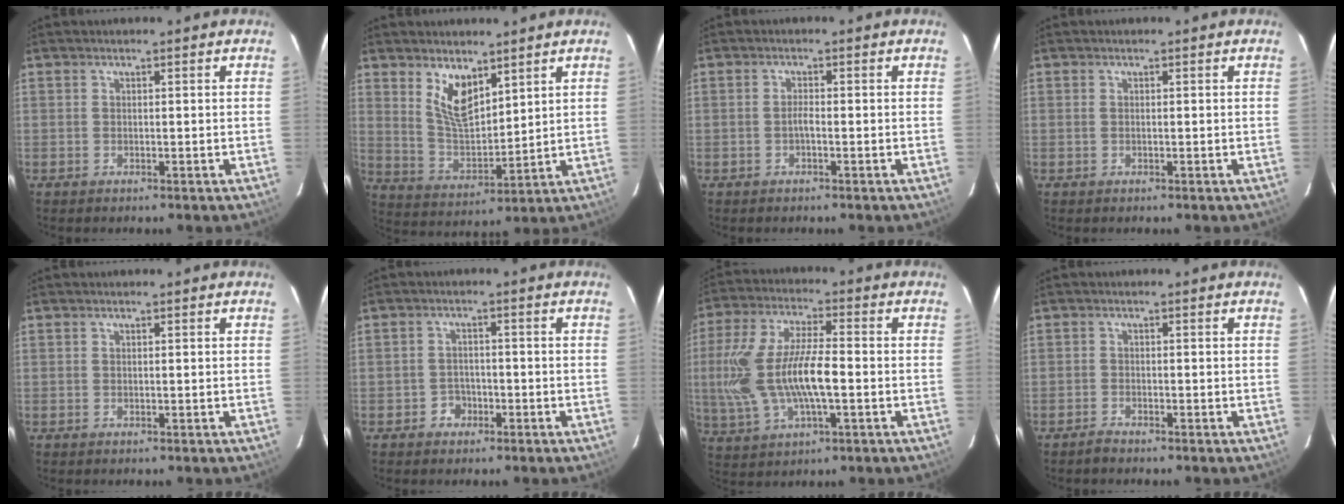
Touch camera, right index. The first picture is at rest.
{"total": 8.6, "force": [5.2, 3.7, 5.7], "torque": [-0.102, -0.004, 0.112]}
{"total": 1.2, "force": [-0.6, 0.2, 1.1], "torque": [-0.021, 0.004, -0.012]}
{"total": 0.0}
{"total": 0.0}
{"total": 3.1, "force": [-1.8, 2.6, 0.3], "torque": [-0.009, 0.012, -0.027]}
{"total": 16.6, "force": [-1.9, 6.3, 15.3], "torque": [-0.316, -0.002, -0.029]}
{"total": 1.4, "force": [-1.4, 0.2, 0.2], "torque": [-0.013, -0.001, -0.026]}